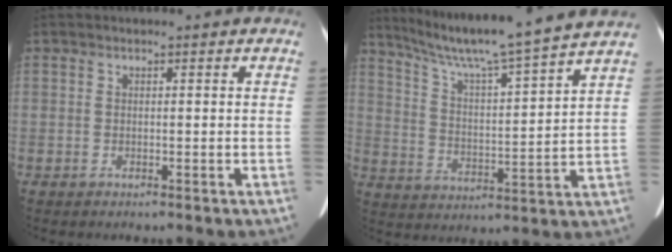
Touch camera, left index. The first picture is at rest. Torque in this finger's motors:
{"motor_torque": [0.32, -0.71, 0.04, 0.11]}